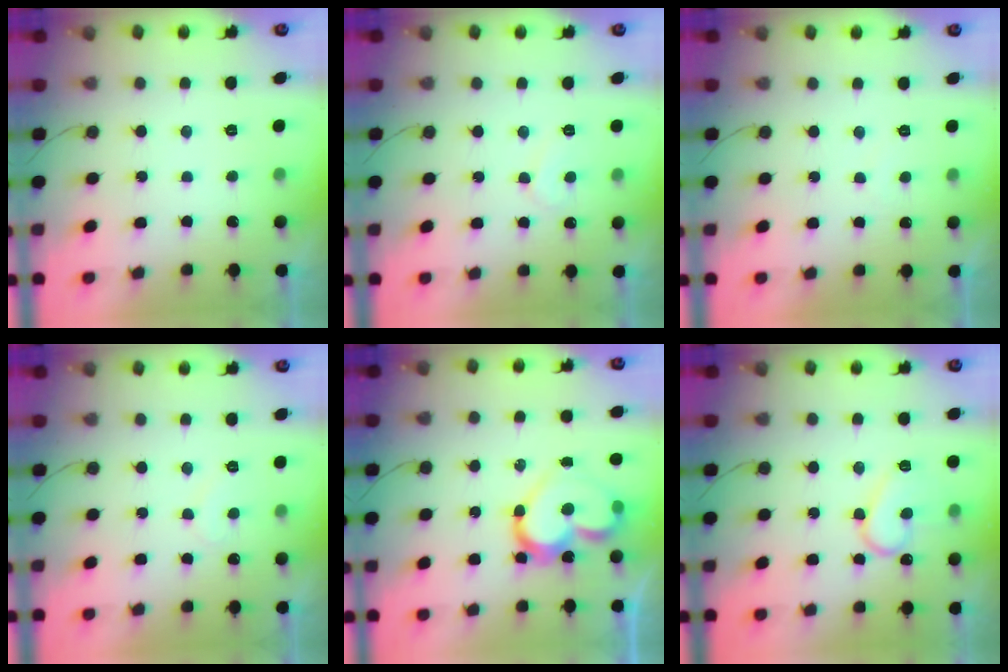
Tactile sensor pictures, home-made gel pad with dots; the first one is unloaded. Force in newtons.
{"total": 5.8, "press": 5.8, "slide": 0.3}
{"total": 4.1, "press": 4.1, "slide": 0.1}
{"total": 6.1, "press": 6.1, "slide": 0.5}
{"total": 14.8, "press": 14.7, "slide": 1.3}
{"total": 11.7, "press": 11.7, "slide": 1.1}